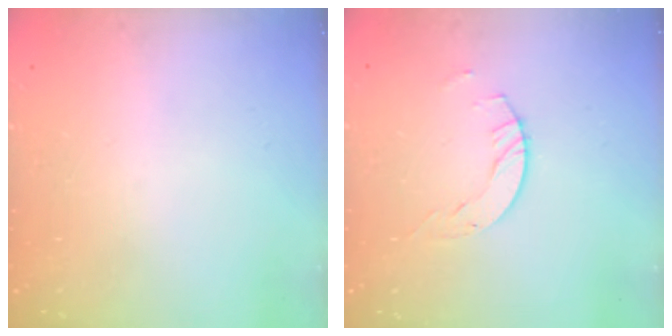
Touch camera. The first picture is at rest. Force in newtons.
{"total": 4.1, "press": 4.1, "slide": 0.2}